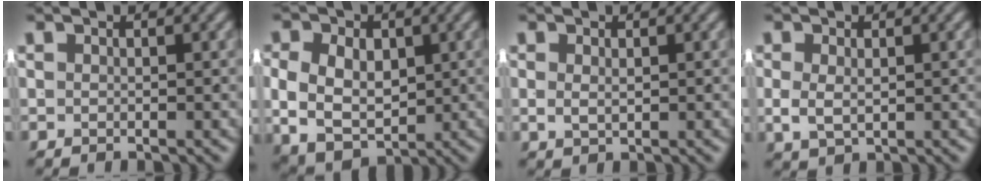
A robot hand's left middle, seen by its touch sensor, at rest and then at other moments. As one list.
[{"total": 10.3, "force": [-0.6, 8.5, 5.6], "torque": [-0.110, -0.020, -0.011]}, {"total": 0.8, "force": [0.4, 0.3, 0.7], "torque": [-0.011, -0.001, 0.014]}, {"total": 2.0, "force": [0.1, 1.3, 1.5], "torque": [-0.038, -0.008, 0.014]}]